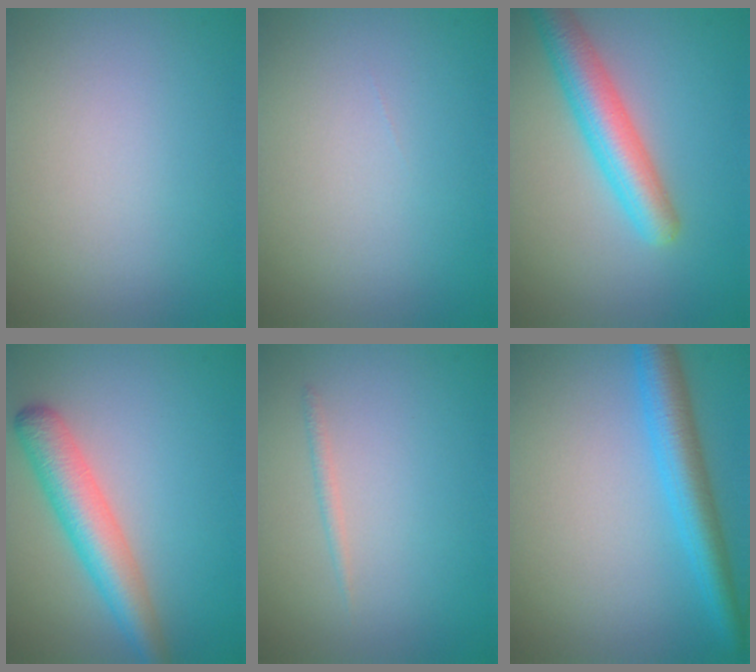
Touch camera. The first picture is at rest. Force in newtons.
{"total": 0.0}
{"total": 5.0, "press": 5.0, "slide": 0.1}
{"total": 4.9, "press": 4.9, "slide": 0.2}
{"total": 0.7, "press": 0.7, "slide": 0.1}
{"total": 4.9, "press": 4.9, "slide": 0.1}